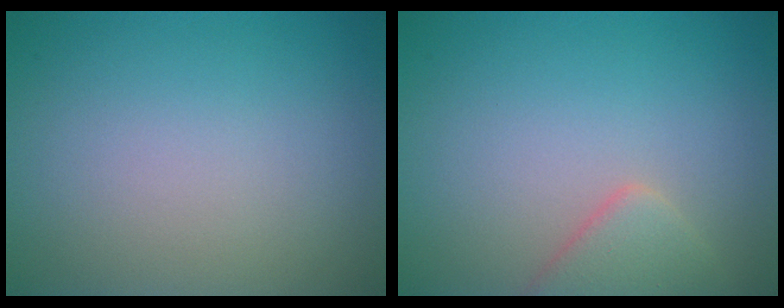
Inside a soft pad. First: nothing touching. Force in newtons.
{"total": 2.8, "press": 2.8, "slide": 0.1}